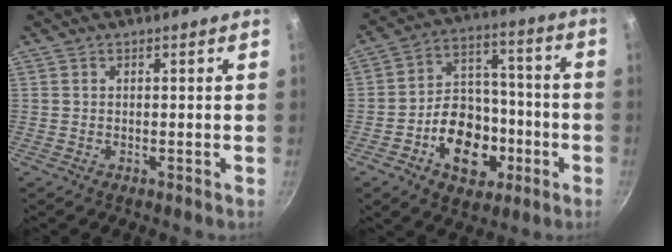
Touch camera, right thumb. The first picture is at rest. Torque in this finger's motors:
{"motor_torque": [-0.42, 0.72, -0.30, 0.05, 0.05]}